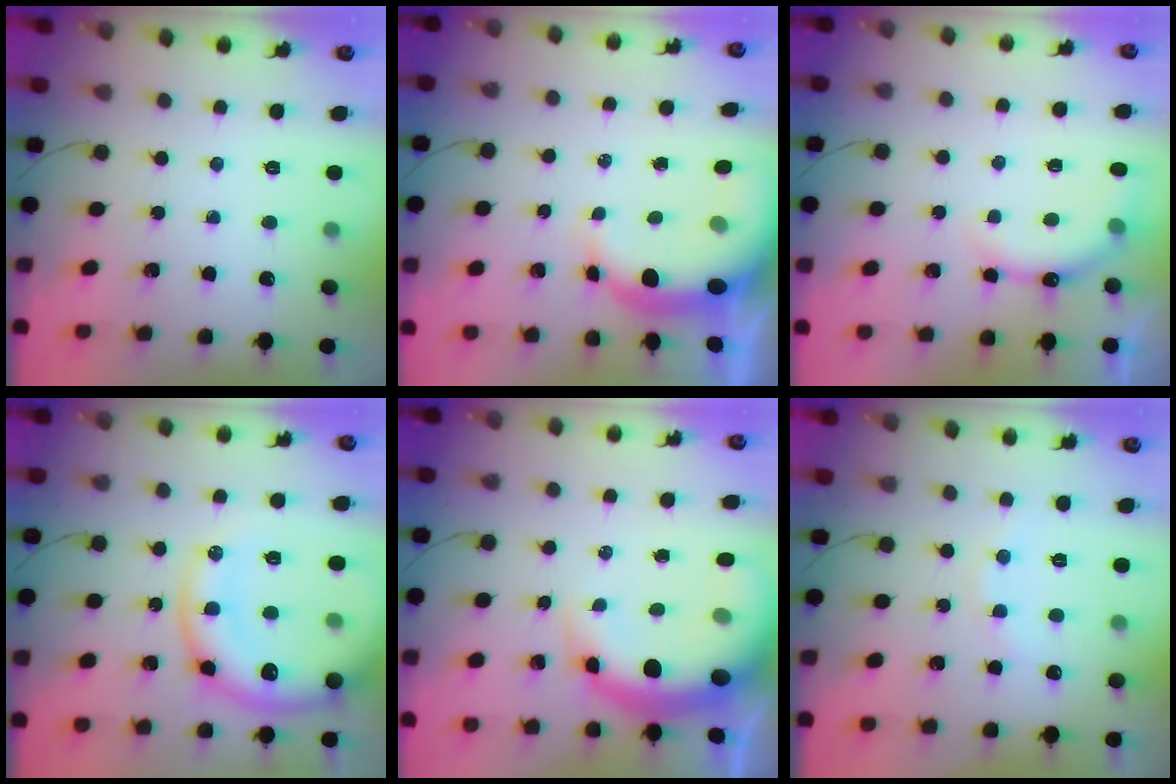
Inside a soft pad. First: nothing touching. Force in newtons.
{"total": 6.8, "press": 6.6, "slide": 1.8}
{"total": 7.8, "press": 7.8, "slide": 0.2}
{"total": 20.5, "press": 20.0, "slide": 4.4}
{"total": 10.0, "press": 9.7, "slide": 2.6}
{"total": 6.6, "press": 6.5, "slide": 1.2}